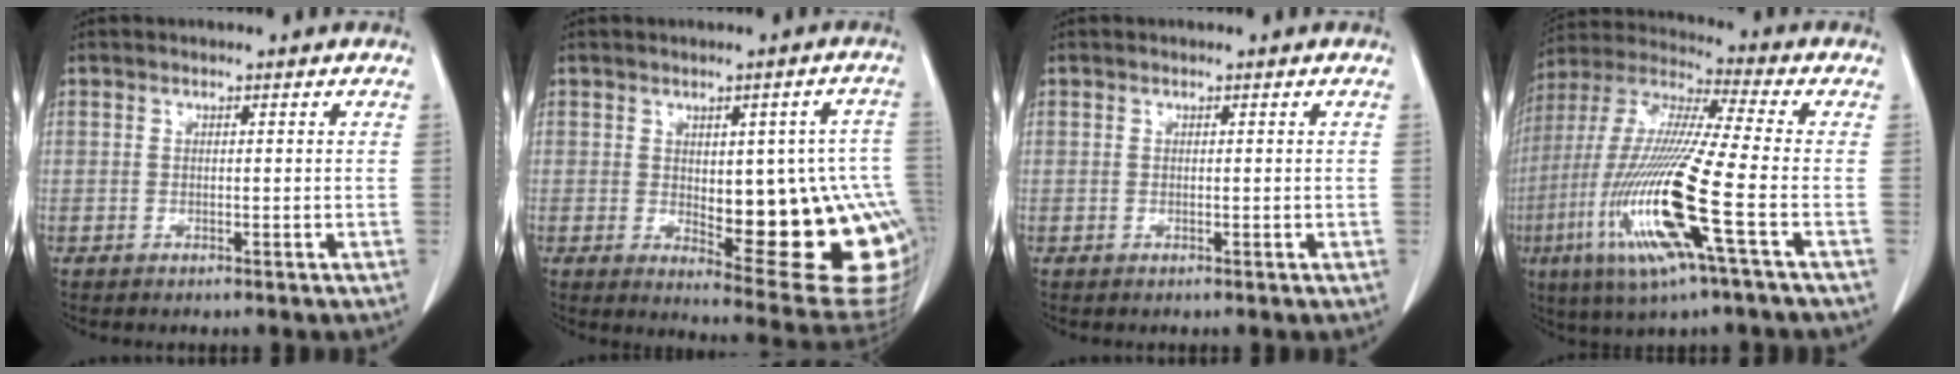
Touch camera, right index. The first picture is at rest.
{"total": 20.2, "force": [-2.3, 6.2, 19.1], "torque": [-0.159, 0.016, -0.001]}
{"total": 0.0}
{"total": 18.7, "force": [-6.0, 0.3, 17.8], "torque": [-0.384, -0.025, -0.121]}